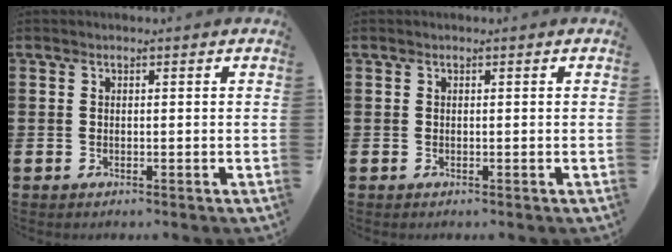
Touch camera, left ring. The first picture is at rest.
{"total": 0.0}